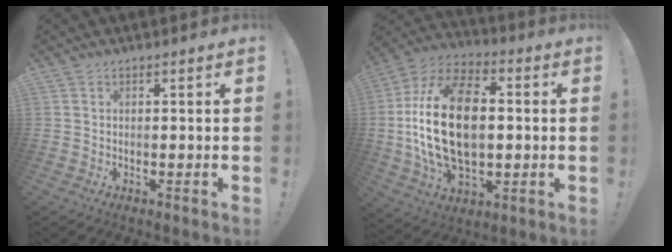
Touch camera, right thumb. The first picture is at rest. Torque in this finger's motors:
{"motor_torque": [2.19, 2.82, 1.68, -1.09, 0.79]}